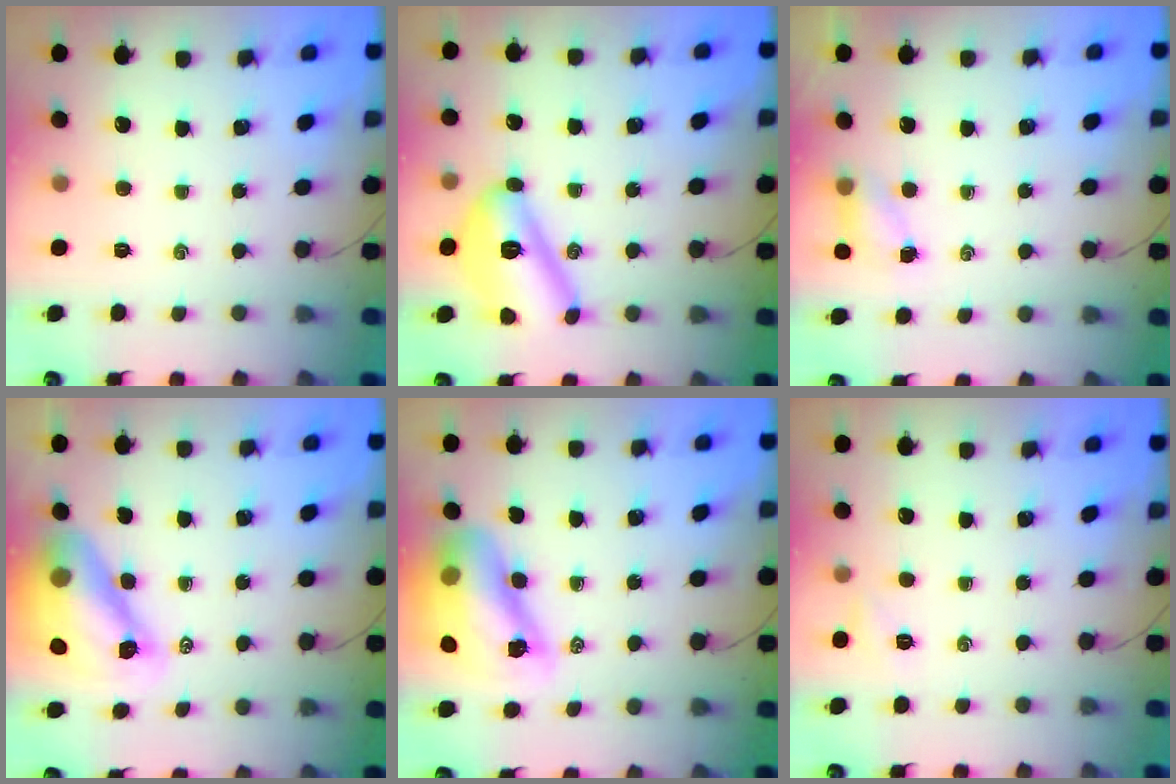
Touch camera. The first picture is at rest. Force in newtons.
{"total": 14.1, "press": 14.1, "slide": 1.0}
{"total": 4.0, "press": 3.9, "slide": 1.0}
{"total": 13.8, "press": 13.2, "slide": 4.1}
{"total": 15.1, "press": 14.6, "slide": 4.0}
{"total": 3.1, "press": 3.0, "slide": 0.9}